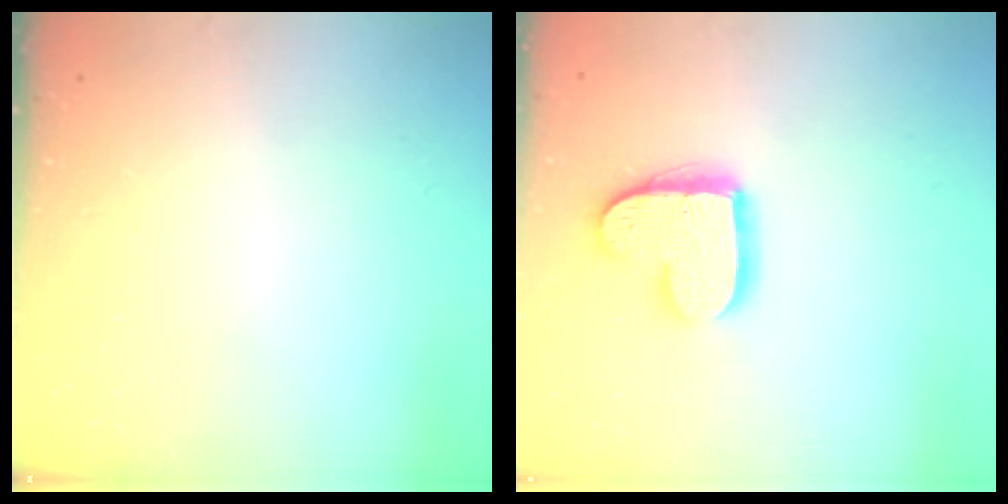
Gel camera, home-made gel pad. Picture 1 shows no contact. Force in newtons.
{"total": 13.0, "press": 13.0, "slide": 0.8}